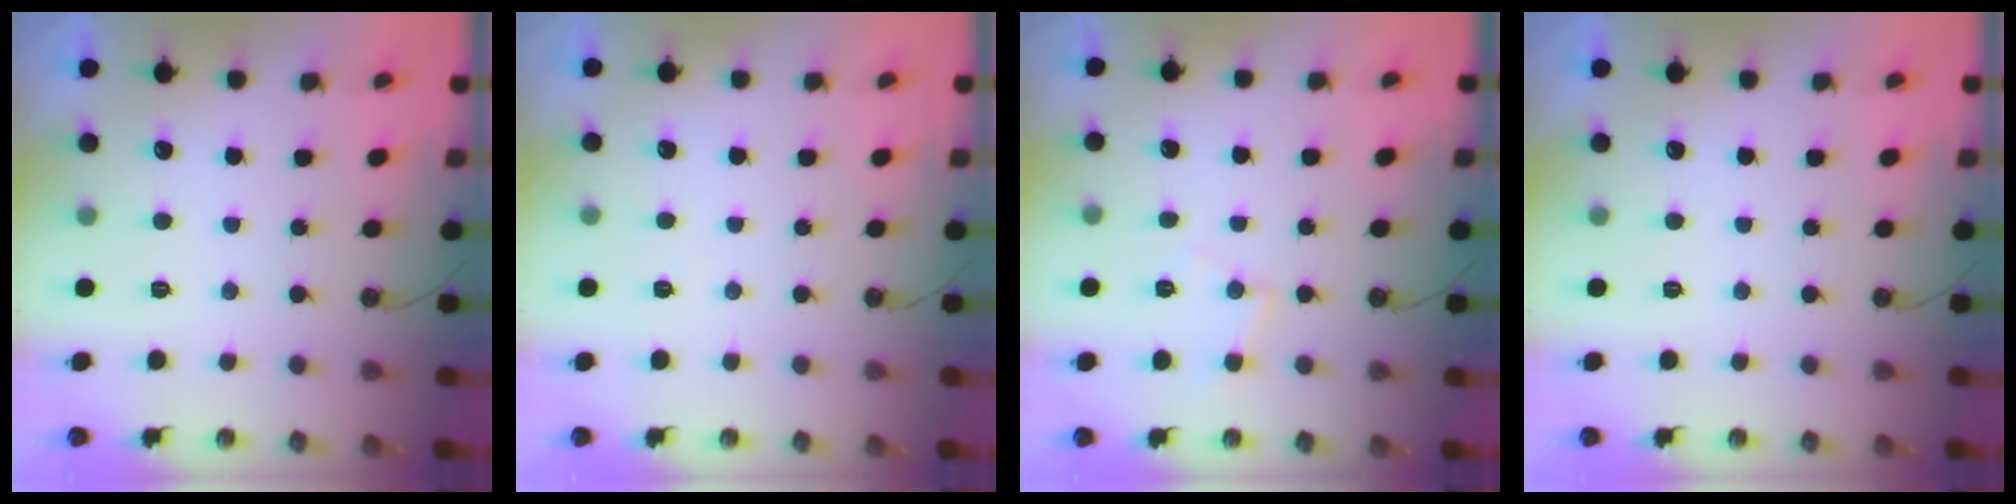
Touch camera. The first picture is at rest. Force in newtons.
{"total": 2.6, "press": 2.5, "slide": 0.5}
{"total": 6.0, "press": 6.0, "slide": 0.4}
{"total": 0.0}